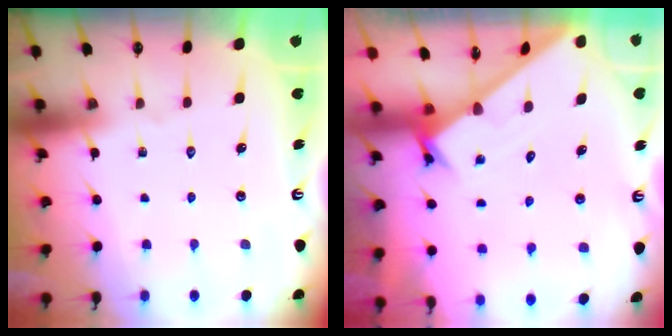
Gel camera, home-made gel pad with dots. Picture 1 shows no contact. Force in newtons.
{"total": 1.7, "press": 1.7, "slide": 0.1}